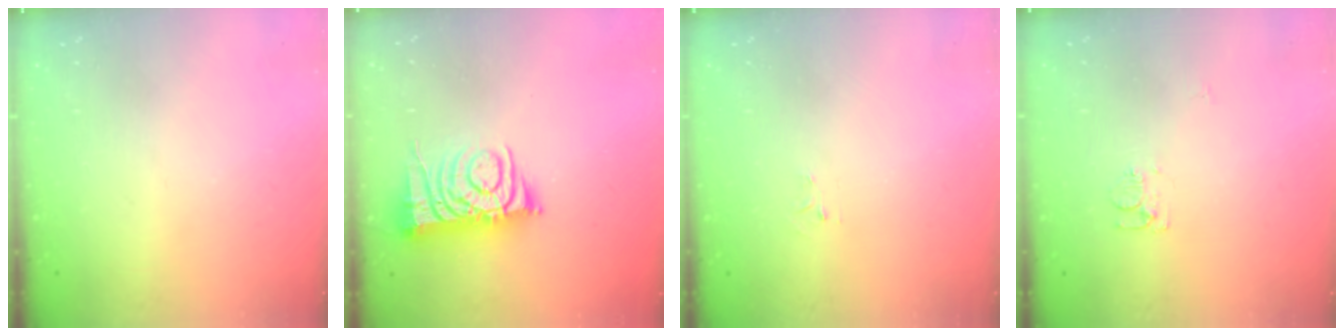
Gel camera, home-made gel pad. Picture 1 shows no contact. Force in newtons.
{"total": 8.6, "press": 8.5, "slide": 1.0}
{"total": 2.6, "press": 2.6, "slide": 0.4}
{"total": 5.5, "press": 5.5, "slide": 0.4}